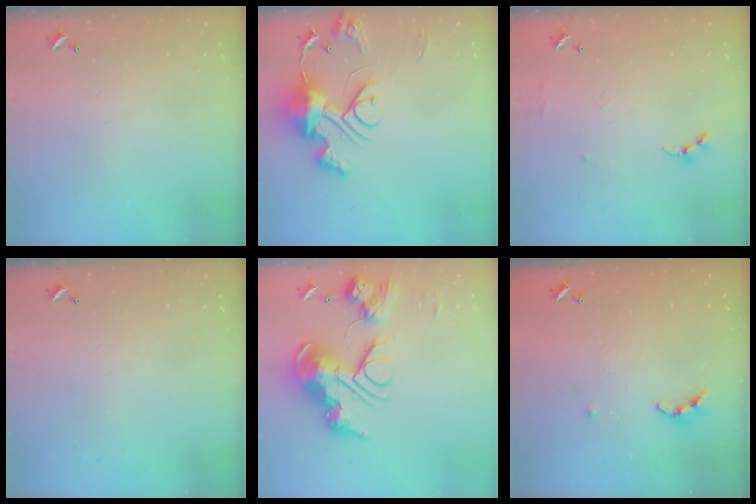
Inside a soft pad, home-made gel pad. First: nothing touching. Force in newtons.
{"total": 13.2, "press": 13.1, "slide": 1.4}
{"total": 6.5, "press": 6.5, "slide": 0.8}
{"total": 0.0}
{"total": 0.9, "press": 0.9, "slide": 0.0}
{"total": 5.8, "press": 5.8, "slide": 0.1}